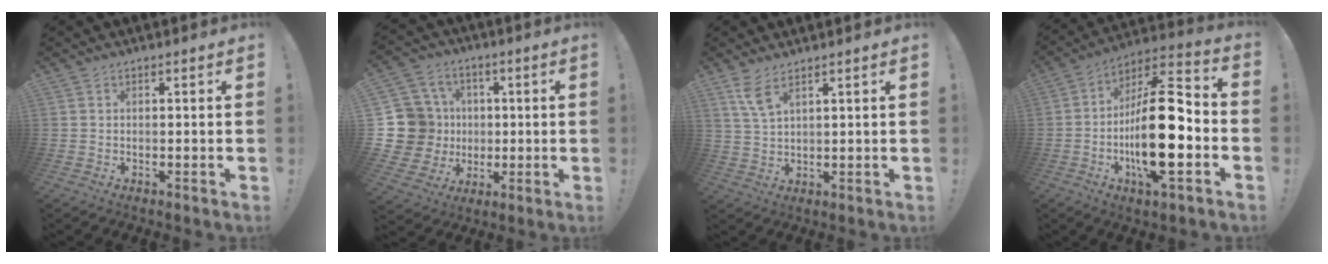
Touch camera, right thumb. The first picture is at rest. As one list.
[{"total": 15.1, "force": [0.7, 13.8, 5.9], "torque": [-0.113, 0.001, 0.038]}, {"total": 5.7, "force": [3.6, 1.4, 4.1], "torque": [-0.080, -0.015, 0.065]}, {"total": 22.4, "force": [-4.5, 7.4, 20.7], "torque": [-0.365, 0.023, -0.072]}]